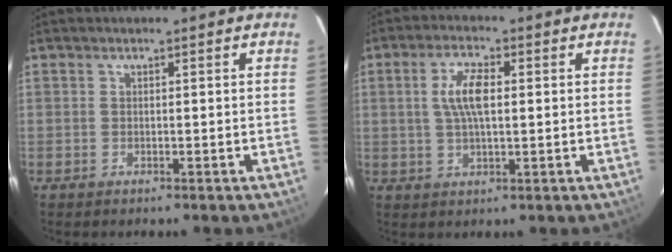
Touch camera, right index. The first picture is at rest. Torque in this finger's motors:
{"motor_torque": [0.72, 0.01, 0.63, 0.14]}